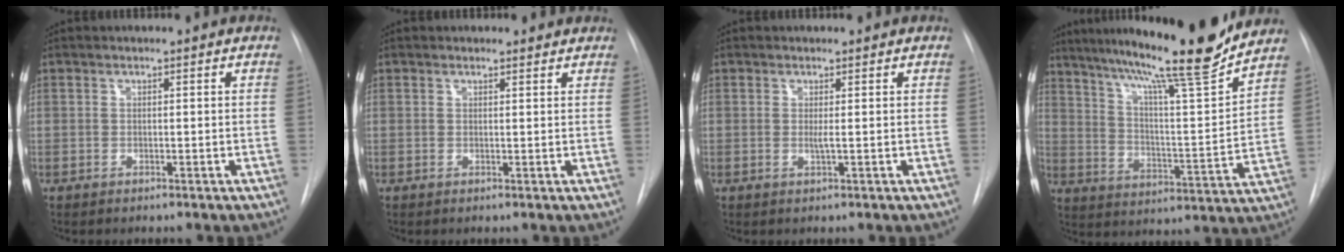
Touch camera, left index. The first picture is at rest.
{"total": 1.2, "force": [1.1, 0.5, -0.1], "torque": [-0.005, -0.005, 0.006]}
{"total": 0.8, "force": [-0.2, -0.2, 0.7], "torque": [-0.020, -0.007, -0.004]}
{"total": 18.7, "force": [15.8, -1.0, 10.1], "torque": [-0.161, -0.029, 0.238]}